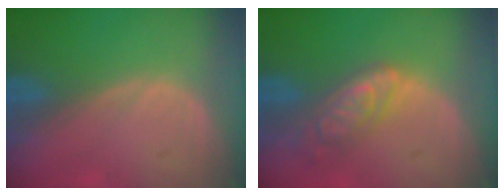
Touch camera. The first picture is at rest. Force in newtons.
{"total": 6.4, "press": 5.6, "slide": 3.1}